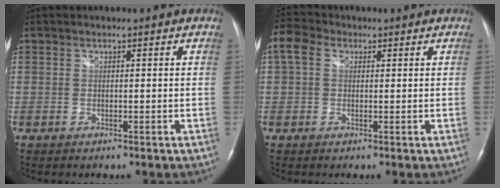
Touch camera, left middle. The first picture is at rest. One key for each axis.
{"total": 5.2, "fx": 1.8, "fy": 3.8, "fz": 3.1, "tx": -0.081, "ty": 0.034, "tz": 0.034}